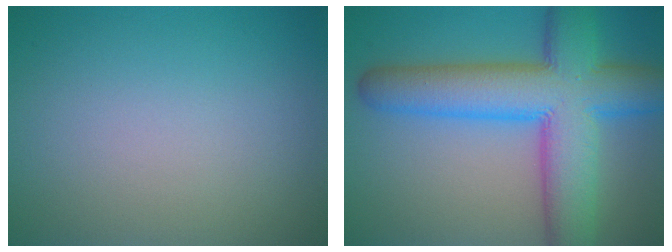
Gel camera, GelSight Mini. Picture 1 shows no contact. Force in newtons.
{"total": 11.5, "press": 11.5, "slide": 0.4}